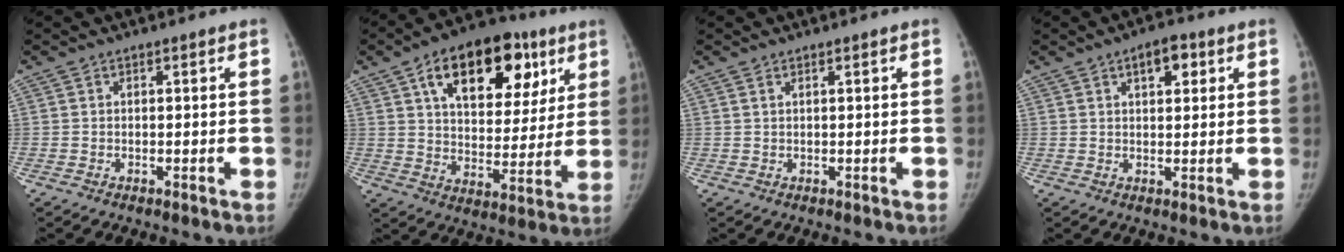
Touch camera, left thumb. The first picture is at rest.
{"total": 22.6, "force": [10.5, 12.8, 15.4], "torque": [-0.186, -0.003, 0.163]}
{"total": 0.6, "force": [0.4, 0.0, 0.4], "torque": [-0.012, 0.002, 0.011]}
{"total": 5.3, "force": [2.4, 2.7, 3.8], "torque": [-0.039, -0.003, 0.032]}